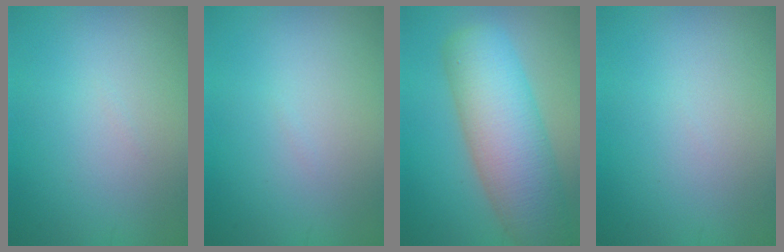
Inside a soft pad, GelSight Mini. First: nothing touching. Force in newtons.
{"total": 0.0}
{"total": 9.3, "press": 9.3, "slide": 0.5}
{"total": 0.0}